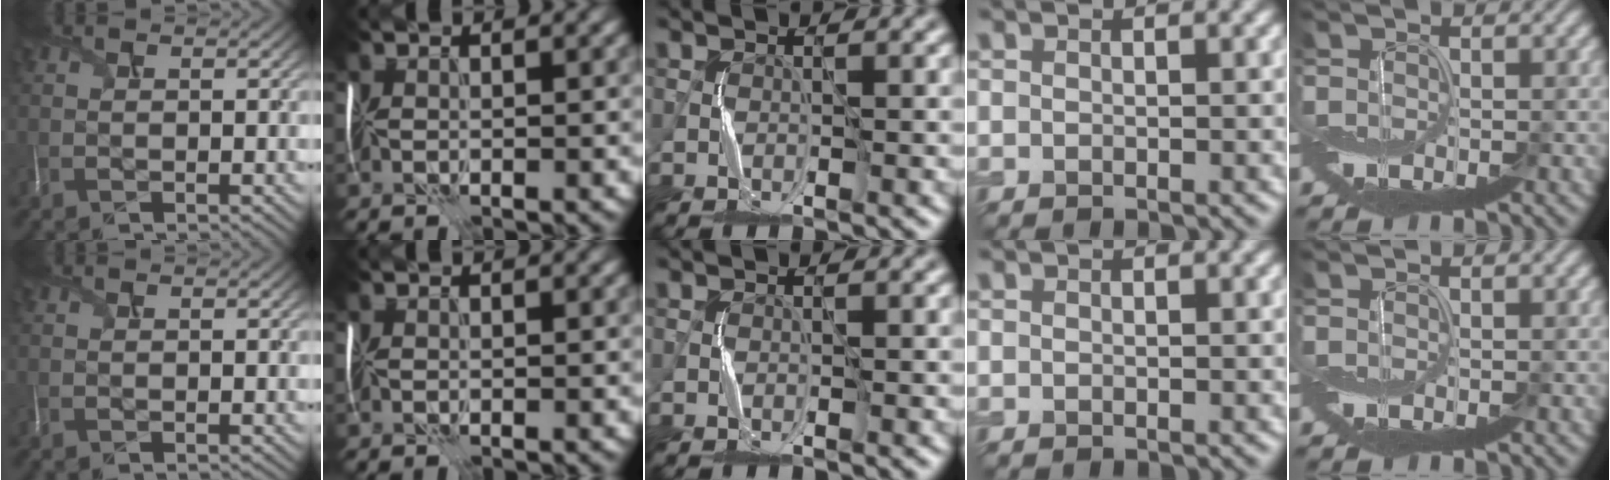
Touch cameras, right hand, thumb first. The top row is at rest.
{}